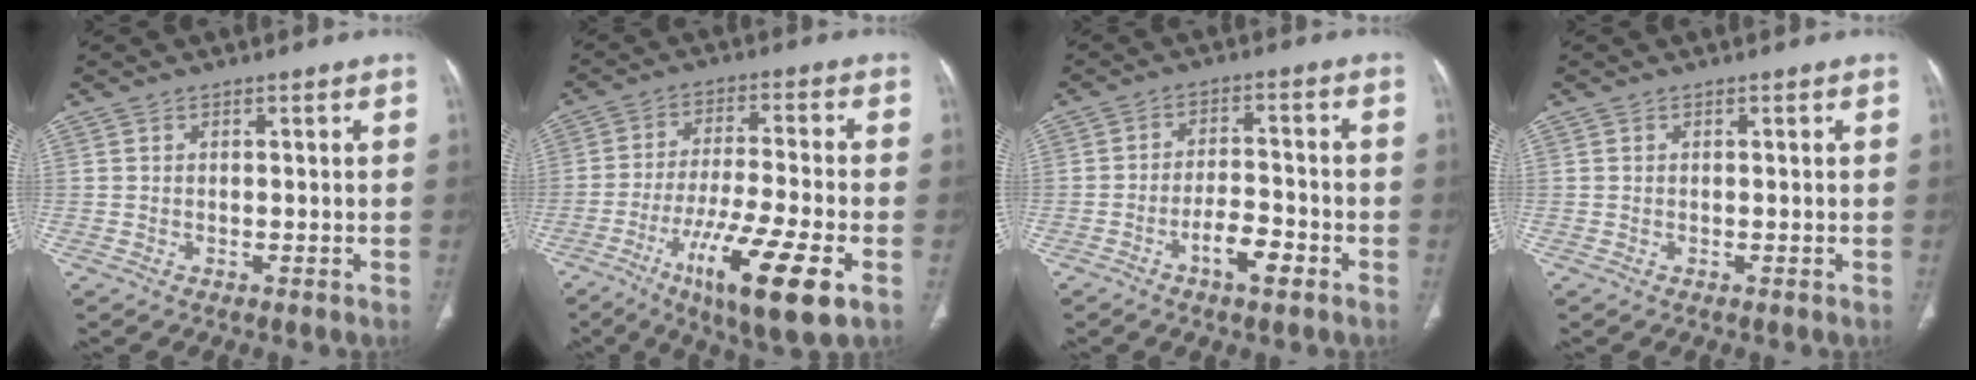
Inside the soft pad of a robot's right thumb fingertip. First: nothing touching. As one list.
[{"total": 16.7, "force": [-7.3, 3.2, 14.7], "torque": [-0.269, 0.006, -0.117]}, {"total": 6.3, "force": [-3.4, 2.4, 4.8], "torque": [-0.078, 0.025, -0.058]}, {"total": 0.0}]